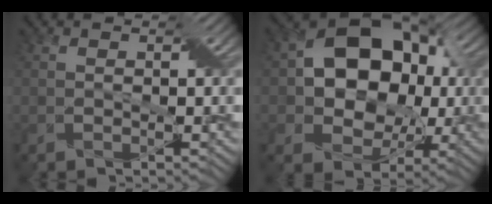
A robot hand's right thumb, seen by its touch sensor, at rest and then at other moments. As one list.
[{"total": 14.5, "force": [1.1, 10.9, 9.4], "torque": [-0.136, 0.011, 0.019]}]